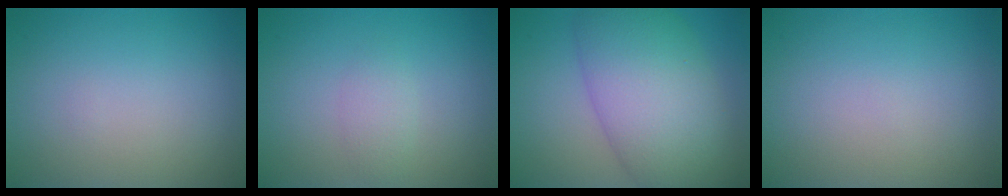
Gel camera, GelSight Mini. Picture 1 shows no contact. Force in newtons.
{"total": 1.4, "press": 1.4, "slide": 0.0}
{"total": 10.4, "press": 10.4, "slide": 0.4}
{"total": 0.0}